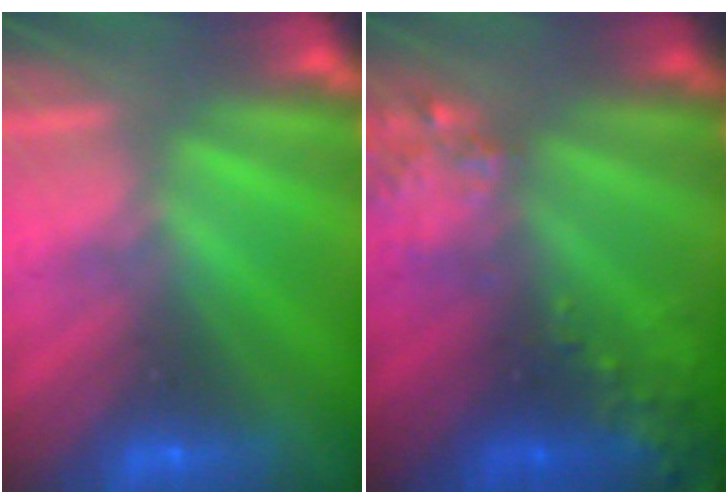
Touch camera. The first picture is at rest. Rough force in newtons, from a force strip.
{"total": 5.6}